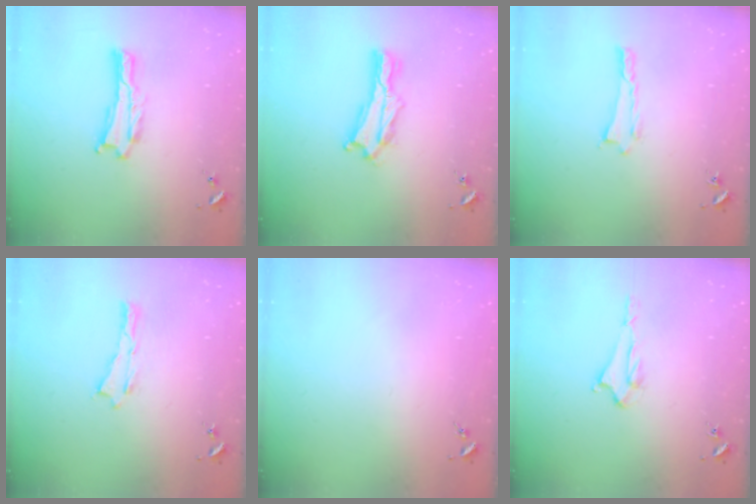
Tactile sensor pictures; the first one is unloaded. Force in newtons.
{"total": 2.1, "press": 2.1, "slide": 0.3}
{"total": 0.0}
{"total": 0.0}
{"total": 0.0}
{"total": 1.5, "press": 1.5, "slide": 0.2}